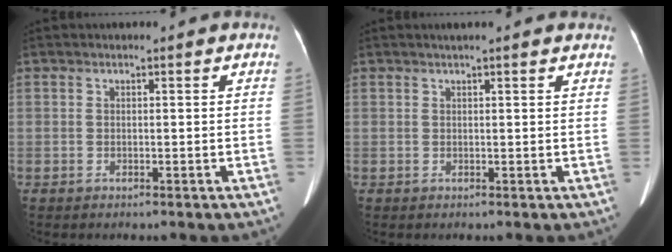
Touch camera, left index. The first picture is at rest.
{"total": 6.0, "force": [5.0, 0.9, 3.2], "torque": [-0.041, 0.025, 0.056]}